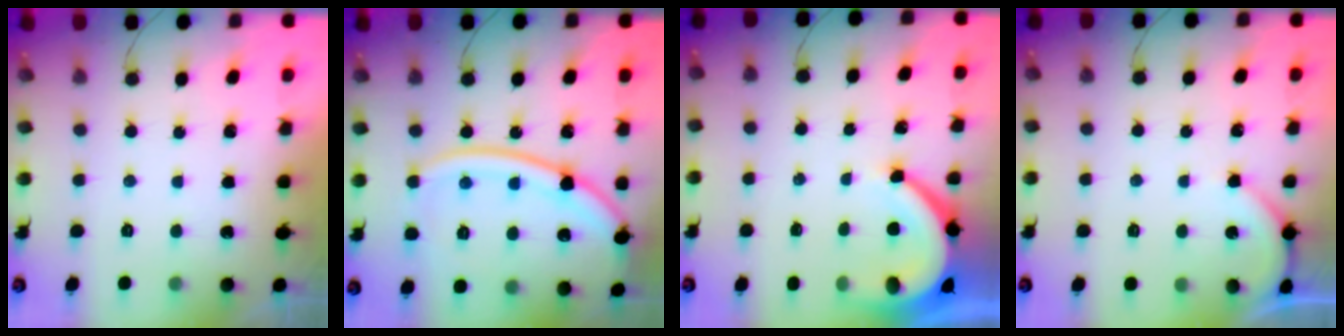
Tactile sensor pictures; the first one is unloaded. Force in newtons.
{"total": 15.3, "press": 15.3, "slide": 0.8}
{"total": 8.1, "press": 8.1, "slide": 0.8}
{"total": 2.7, "press": 2.6, "slide": 0.6}